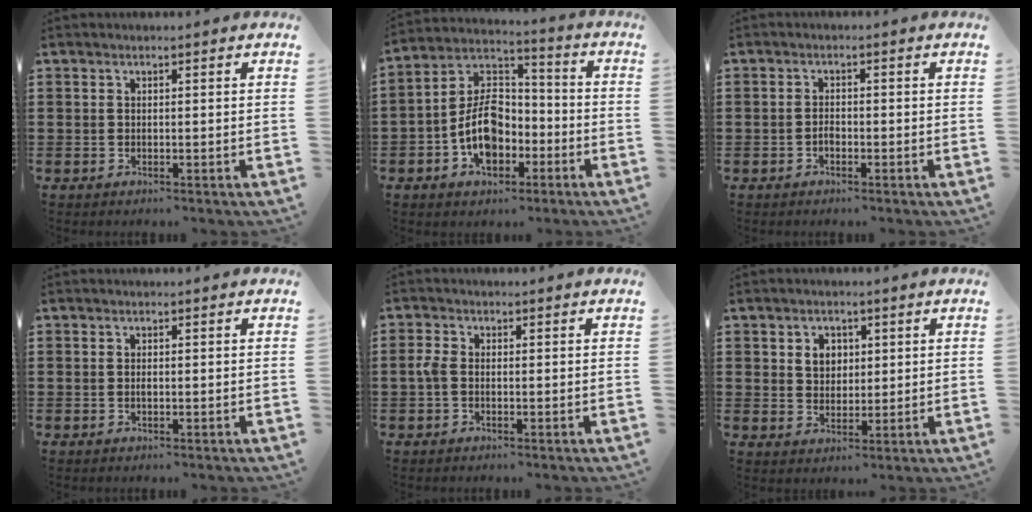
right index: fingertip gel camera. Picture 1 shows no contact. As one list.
[{"total": 9.4, "force": [-3.5, 6.1, 6.3], "torque": [-0.153, 0.009, -0.071]}, {"total": 1.3, "force": [-0.7, 0.6, 0.9], "torque": [-0.021, -0.003, -0.013]}, {"total": 0.5, "force": [-0.1, 0.2, 0.5], "torque": [-0.012, -0.003, -0.001]}, {"total": 2.1, "force": [-0.5, 1.2, 1.7], "torque": [-0.056, -0.007, -0.017]}, {"total": 3.4, "force": [1.2, 2.8, 1.5], "torque": [-0.040, 0.012, 0.019]}]